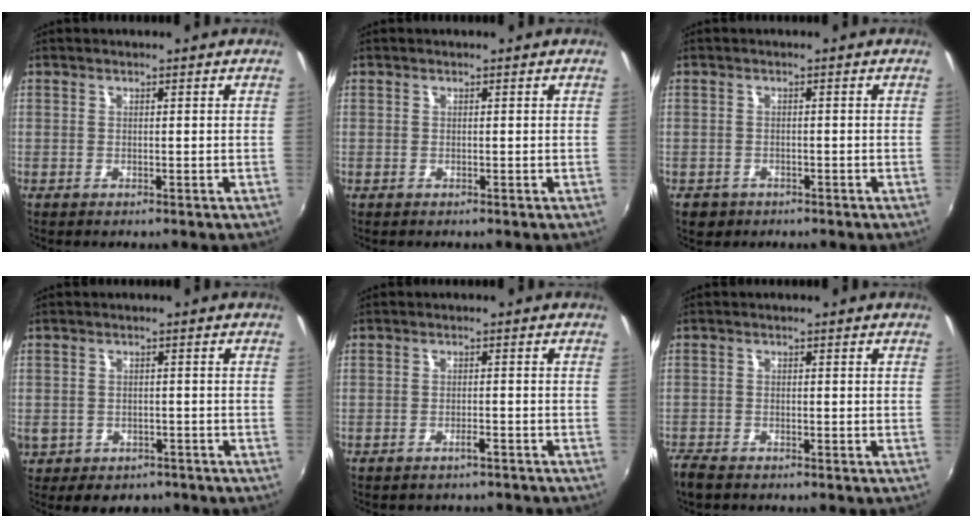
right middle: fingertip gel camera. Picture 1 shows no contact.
{"total": 0.0}
{"total": 2.9, "force": [-1.6, 2.2, 1.0], "torque": [-0.028, -0.003, -0.021]}
{"total": 7.0, "force": [-2.8, 5.8, 2.7], "torque": [-0.081, -0.010, -0.030]}
{"total": 2.0, "force": [-1.8, 0.5, 0.8], "torque": [-0.018, 0.001, -0.020]}
{"total": 3.6, "force": [-3.1, 1.1, 1.5], "torque": [-0.043, -0.013, -0.063]}